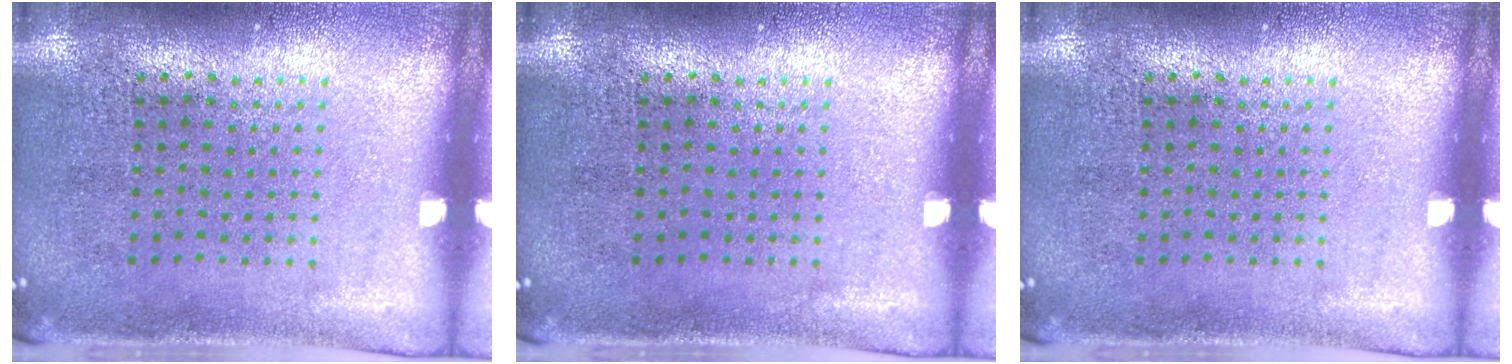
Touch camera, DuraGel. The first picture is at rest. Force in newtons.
{"total": 0.0}
{"total": 0.0}